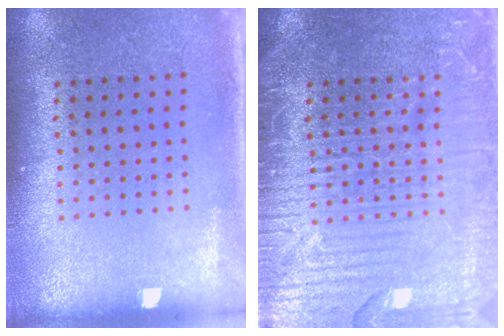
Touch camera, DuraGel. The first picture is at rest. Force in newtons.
{"total": 7.2, "press": 7.1, "slide": 0.9}